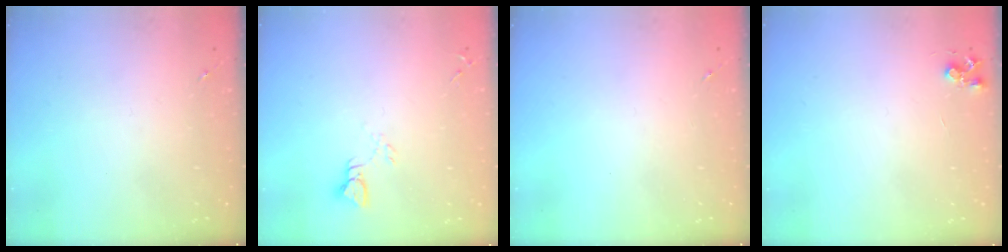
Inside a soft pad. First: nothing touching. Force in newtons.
{"total": 2.8, "press": 2.8, "slide": 0.2}
{"total": 0.0}
{"total": 4.6, "press": 4.5, "slide": 0.7}